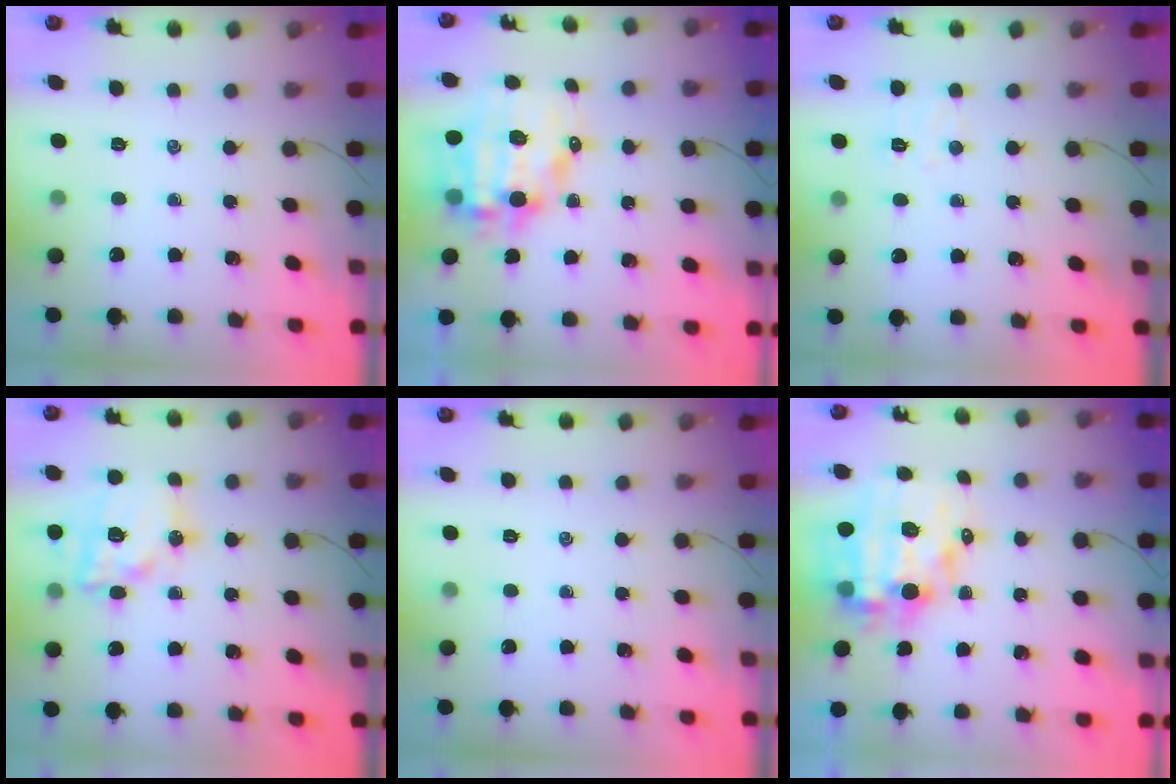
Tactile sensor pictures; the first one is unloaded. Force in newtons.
{"total": 11.7, "press": 11.2, "slide": 3.1}
{"total": 5.0, "press": 4.9, "slide": 1.0}
{"total": 16.8, "press": 16.5, "slide": 3.2}
{"total": 0.0}
{"total": 14.1, "press": 13.6, "slide": 3.5}